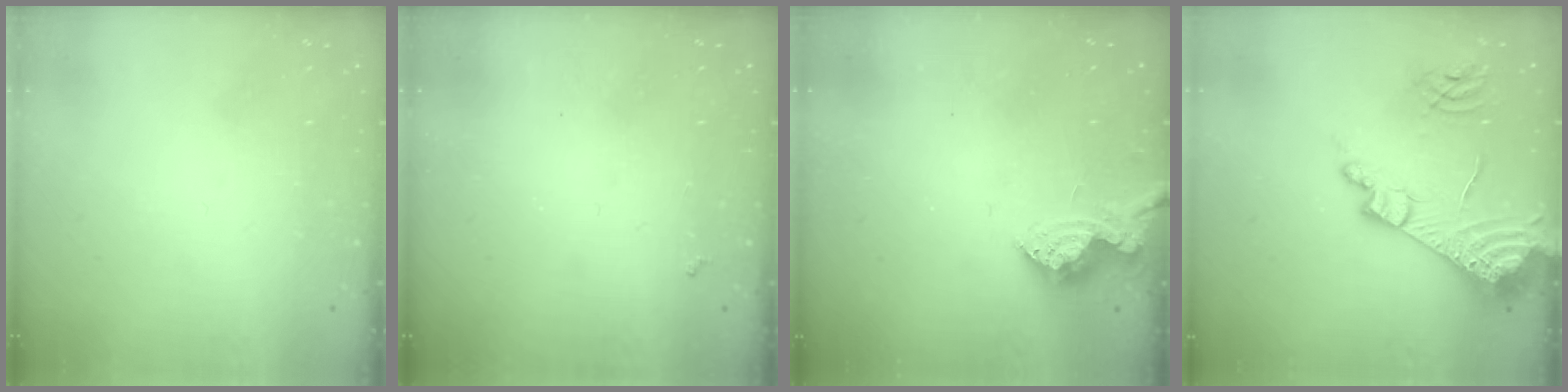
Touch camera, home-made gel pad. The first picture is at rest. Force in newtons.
{"total": 1.9, "press": 1.9, "slide": 0.4}
{"total": 8.5, "press": 8.5, "slide": 0.2}
{"total": 17.3, "press": 17.2, "slide": 1.7}